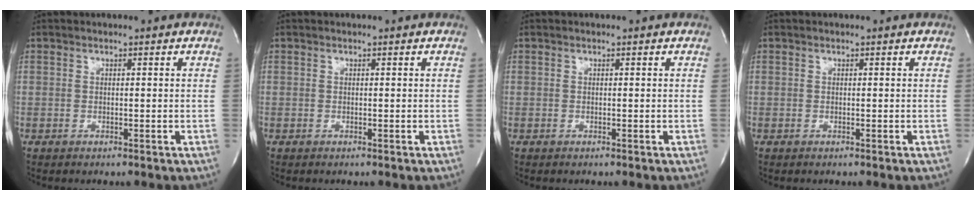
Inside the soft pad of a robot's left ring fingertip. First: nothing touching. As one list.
[{"total": 0.0}, {"total": 0.0}, {"total": 0.0}]